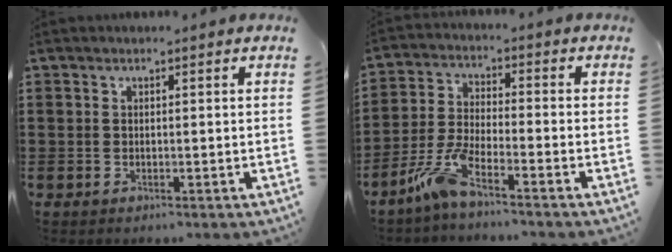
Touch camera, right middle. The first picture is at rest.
{"total": 6.9, "force": [-4.9, 0.9, 4.8], "torque": [-0.126, -0.014, -0.099]}